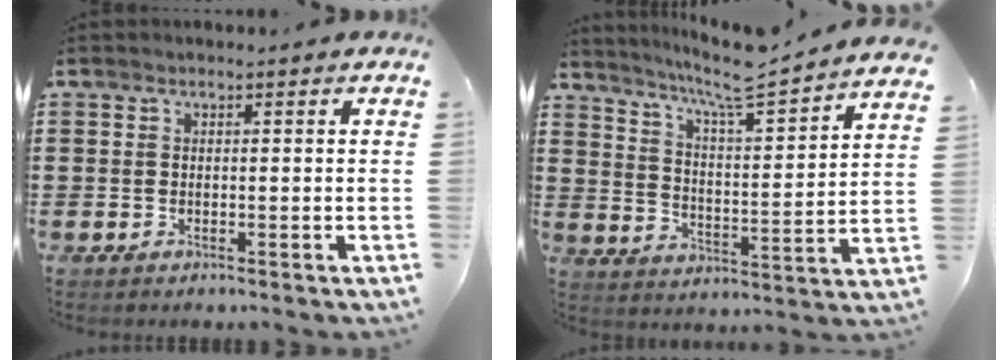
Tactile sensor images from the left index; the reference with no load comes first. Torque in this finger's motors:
{"motor_torque": [0.86, -0.86, 0.66, 0.09]}